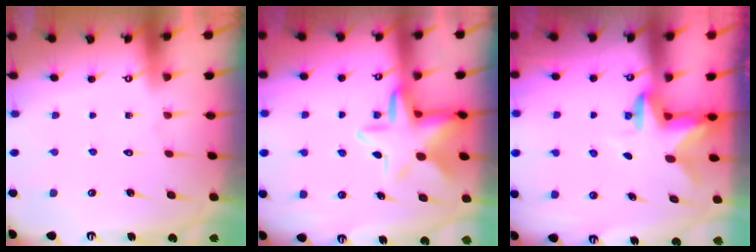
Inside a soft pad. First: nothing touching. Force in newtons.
{"total": 10.7, "press": 10.4, "slide": 2.1}
{"total": 2.6, "press": 2.6, "slide": 0.6}